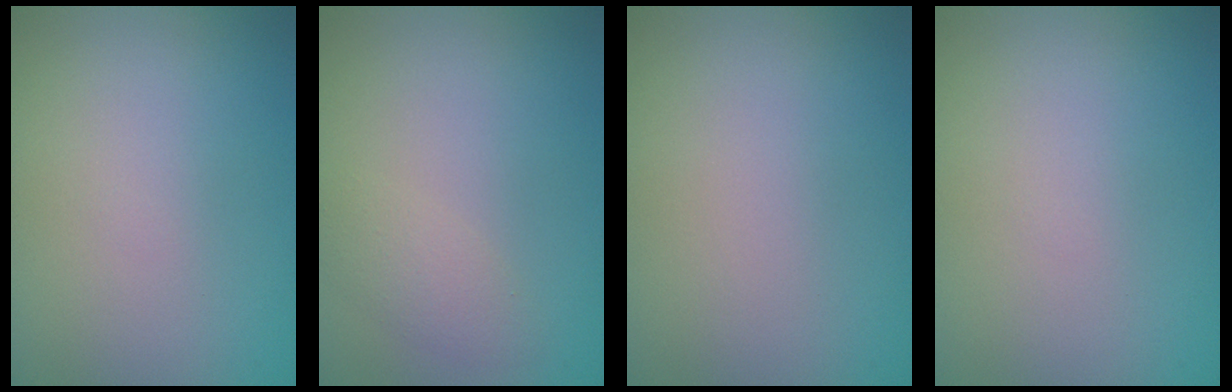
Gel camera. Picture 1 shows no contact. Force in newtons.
{"total": 1.8, "press": 1.8, "slide": 0.1}
{"total": 0.0}
{"total": 0.0}